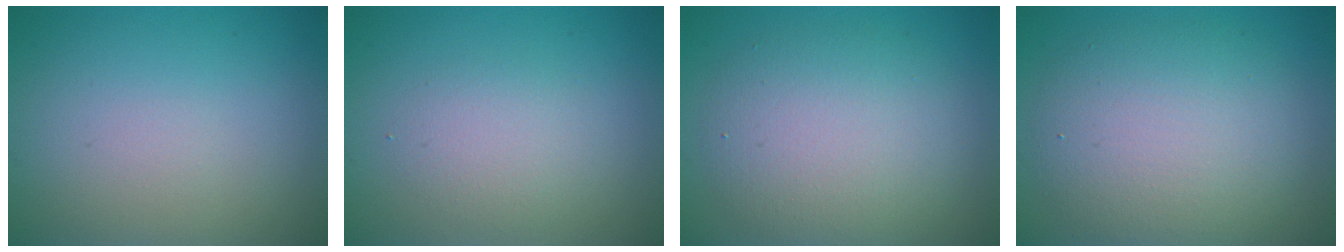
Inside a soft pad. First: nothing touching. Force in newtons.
{"total": 2.1, "press": 2.1, "slide": 0.2}
{"total": 5.9, "press": 5.8, "slide": 0.7}
{"total": 7.1, "press": 7.1, "slide": 0.6}